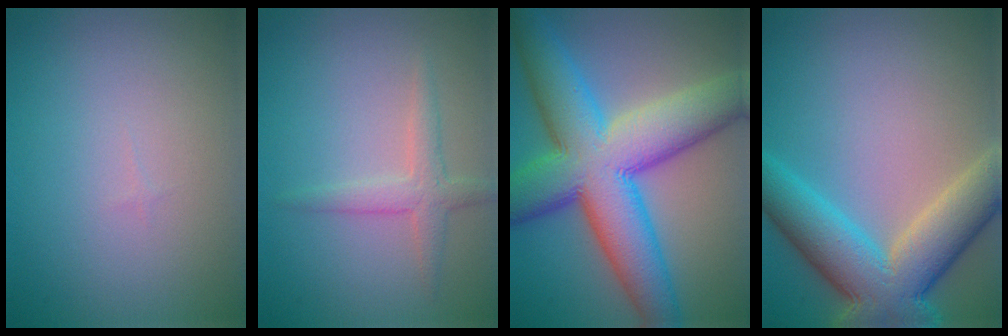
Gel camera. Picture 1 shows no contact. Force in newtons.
{"total": 2.1, "press": 2.1, "slide": 0.1}
{"total": 13.2, "press": 13.2, "slide": 0.2}
{"total": 9.2, "press": 9.2, "slide": 0.5}